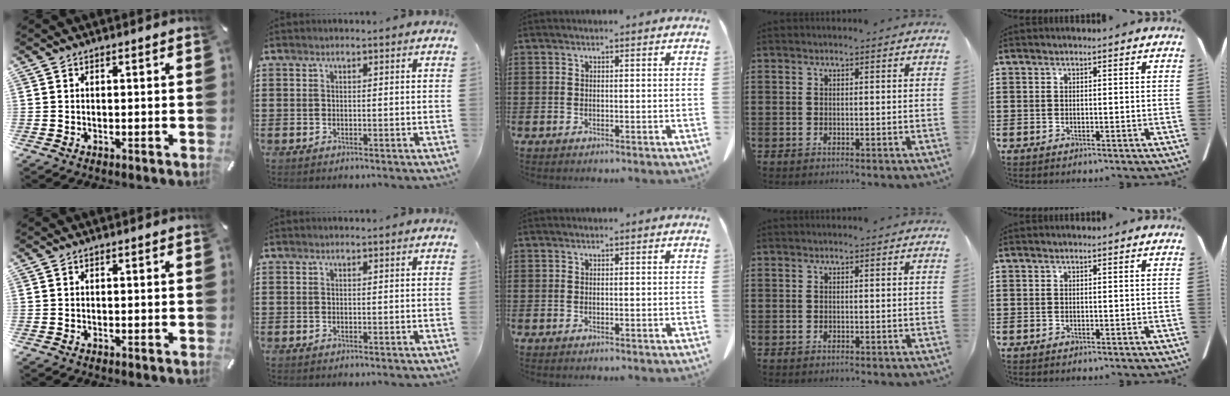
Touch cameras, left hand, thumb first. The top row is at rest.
{}